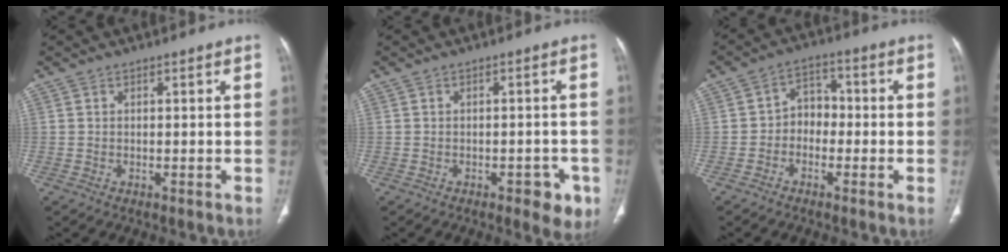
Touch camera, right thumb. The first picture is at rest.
{"total": 5.1, "force": [-2.4, 2.5, 3.8], "torque": [-0.023, 0.008, -0.026]}
{"total": 5.2, "force": [-1.4, 4.1, 2.8], "torque": [-0.016, 0.029, -0.038]}